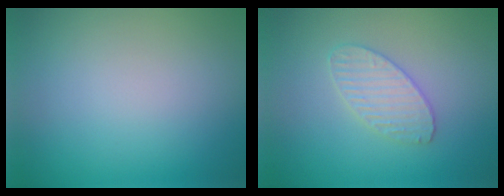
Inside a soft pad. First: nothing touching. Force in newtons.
{"total": 2.6, "press": 2.6, "slide": 0.2}